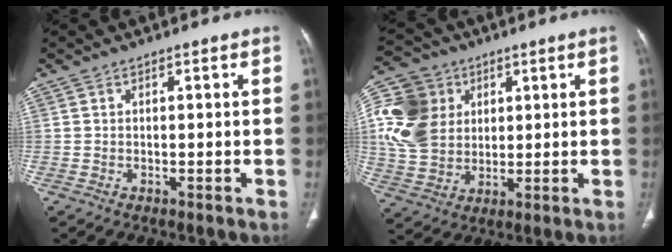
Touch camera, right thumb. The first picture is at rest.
{"total": 15.5, "force": [3.5, 12.6, 8.3], "torque": [-0.156, 0.003, 0.066]}